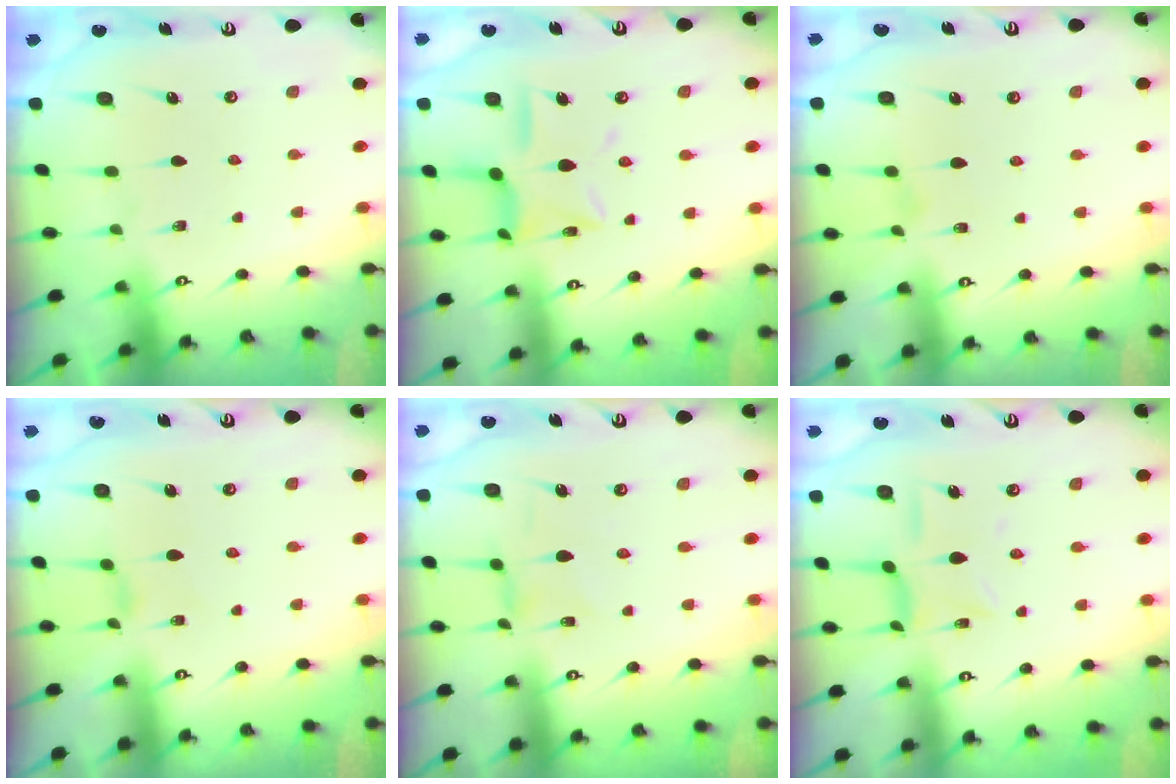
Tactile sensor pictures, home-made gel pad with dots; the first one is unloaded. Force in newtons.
{"total": 12.0, "press": 12.0, "slide": 0.9}
{"total": 0.0}
{"total": 0.9, "press": 0.9, "slide": 0.2}
{"total": 0.7, "press": 0.6, "slide": 0.2}
{"total": 5.8, "press": 5.8, "slide": 0.2}